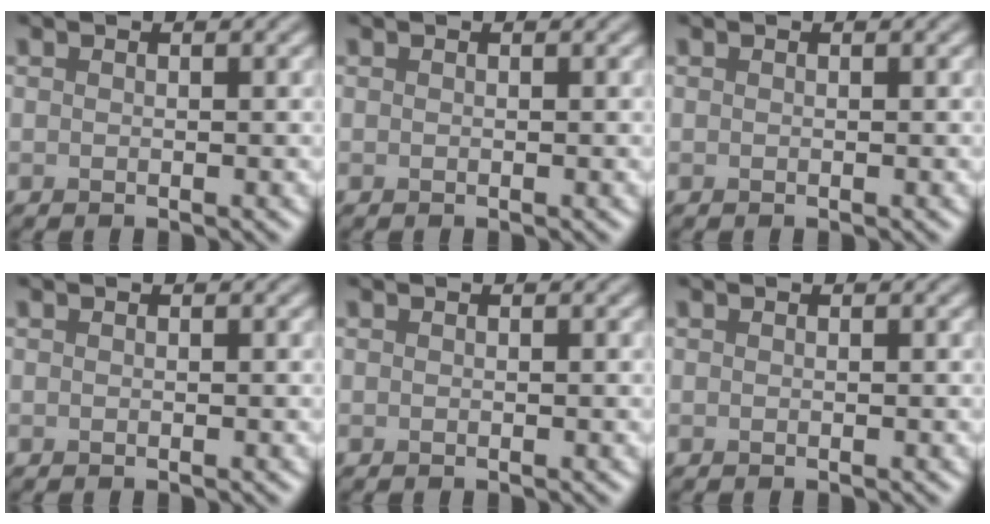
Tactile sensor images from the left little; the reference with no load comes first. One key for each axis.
{"total": 0.0}
{"total": 0.0}
{"total": 0.0}
{"total": 0.0}
{"total": 0.0}